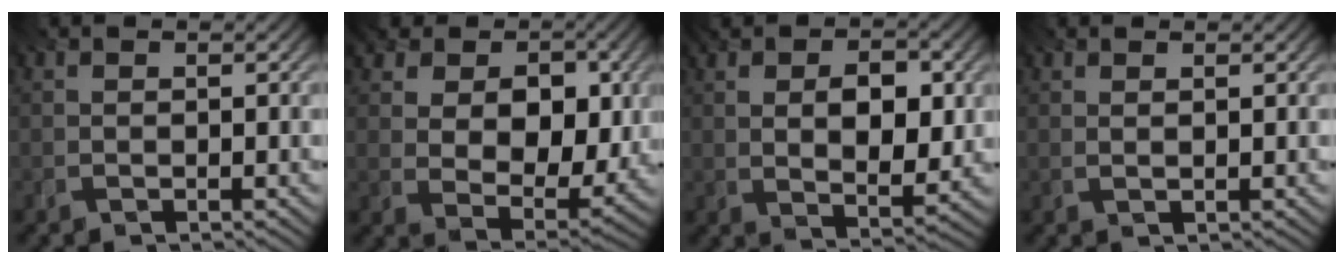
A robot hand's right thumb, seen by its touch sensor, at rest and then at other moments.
{"total": 11.8, "force": [3.4, 8.3, 7.7], "torque": [-0.153, -0.004, 0.044]}
{"total": 8.3, "force": [1.6, 4.8, 6.6], "torque": [-0.105, -0.005, 0.015]}
{"total": 1.3, "force": [1.0, 0.1, 0.8], "torque": [-0.006, -0.007, 0.013]}